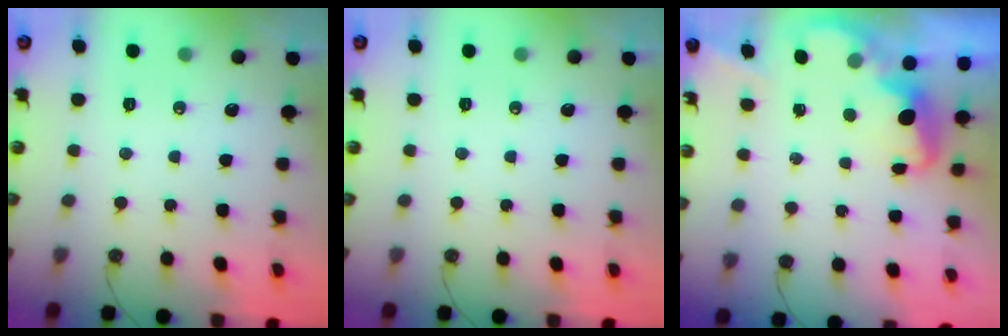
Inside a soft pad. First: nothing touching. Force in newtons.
{"total": 0.0}
{"total": 2.8, "press": 2.7, "slide": 0.8}